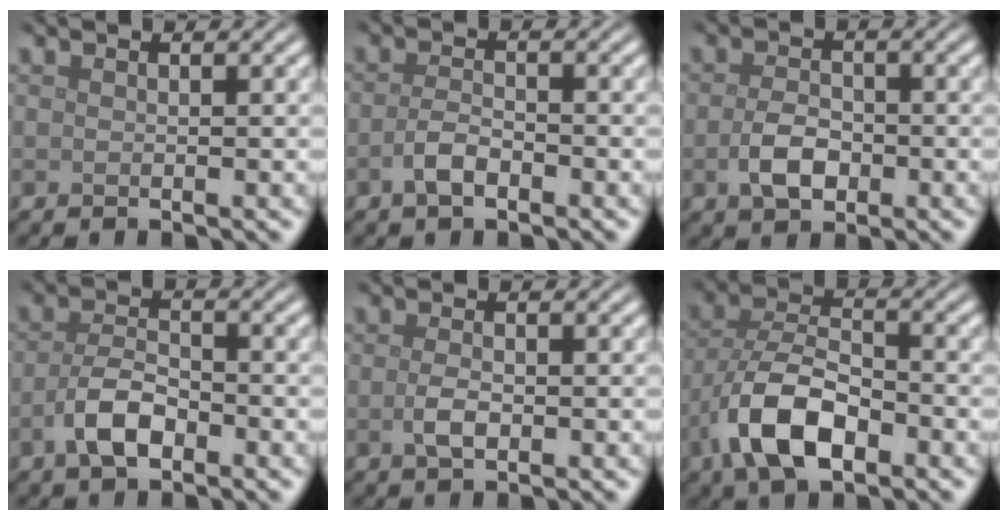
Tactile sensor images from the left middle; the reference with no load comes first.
{"total": 2.2, "force": [-1.1, 1.0, 1.7], "torque": [-0.035, 0.002, -0.025]}
{"total": 3.3, "force": [-0.9, 2.1, 2.4], "torque": [-0.049, -0.002, -0.018]}
{"total": 4.0, "force": [-1.8, 1.9, 3.0], "torque": [-0.060, 0.002, -0.038]}
{"total": 1.9, "force": [-0.4, 1.0, 1.6], "torque": [-0.037, -0.002, -0.008]}
{"total": 7.7, "force": [-3.4, 3.9, 5.7], "torque": [-0.112, 0.000, -0.073]}